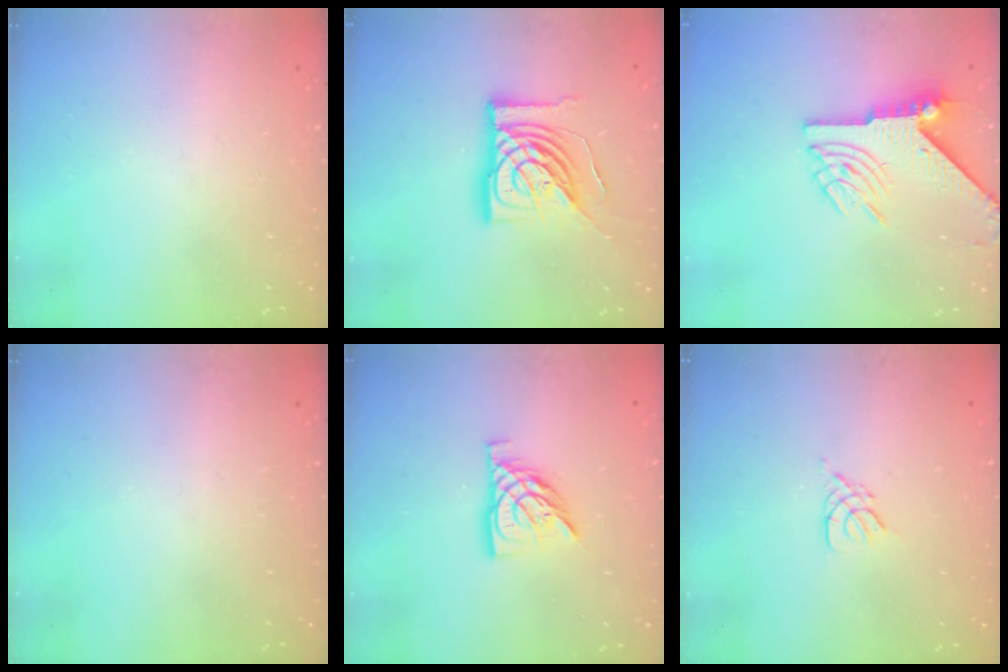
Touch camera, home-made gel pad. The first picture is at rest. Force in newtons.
{"total": 18.1, "press": 18.0, "slide": 2.4}
{"total": 8.0, "press": 7.9, "slide": 1.2}
{"total": 0.0}
{"total": 10.7, "press": 10.6, "slide": 1.0}
{"total": 2.7, "press": 2.7, "slide": 0.5}